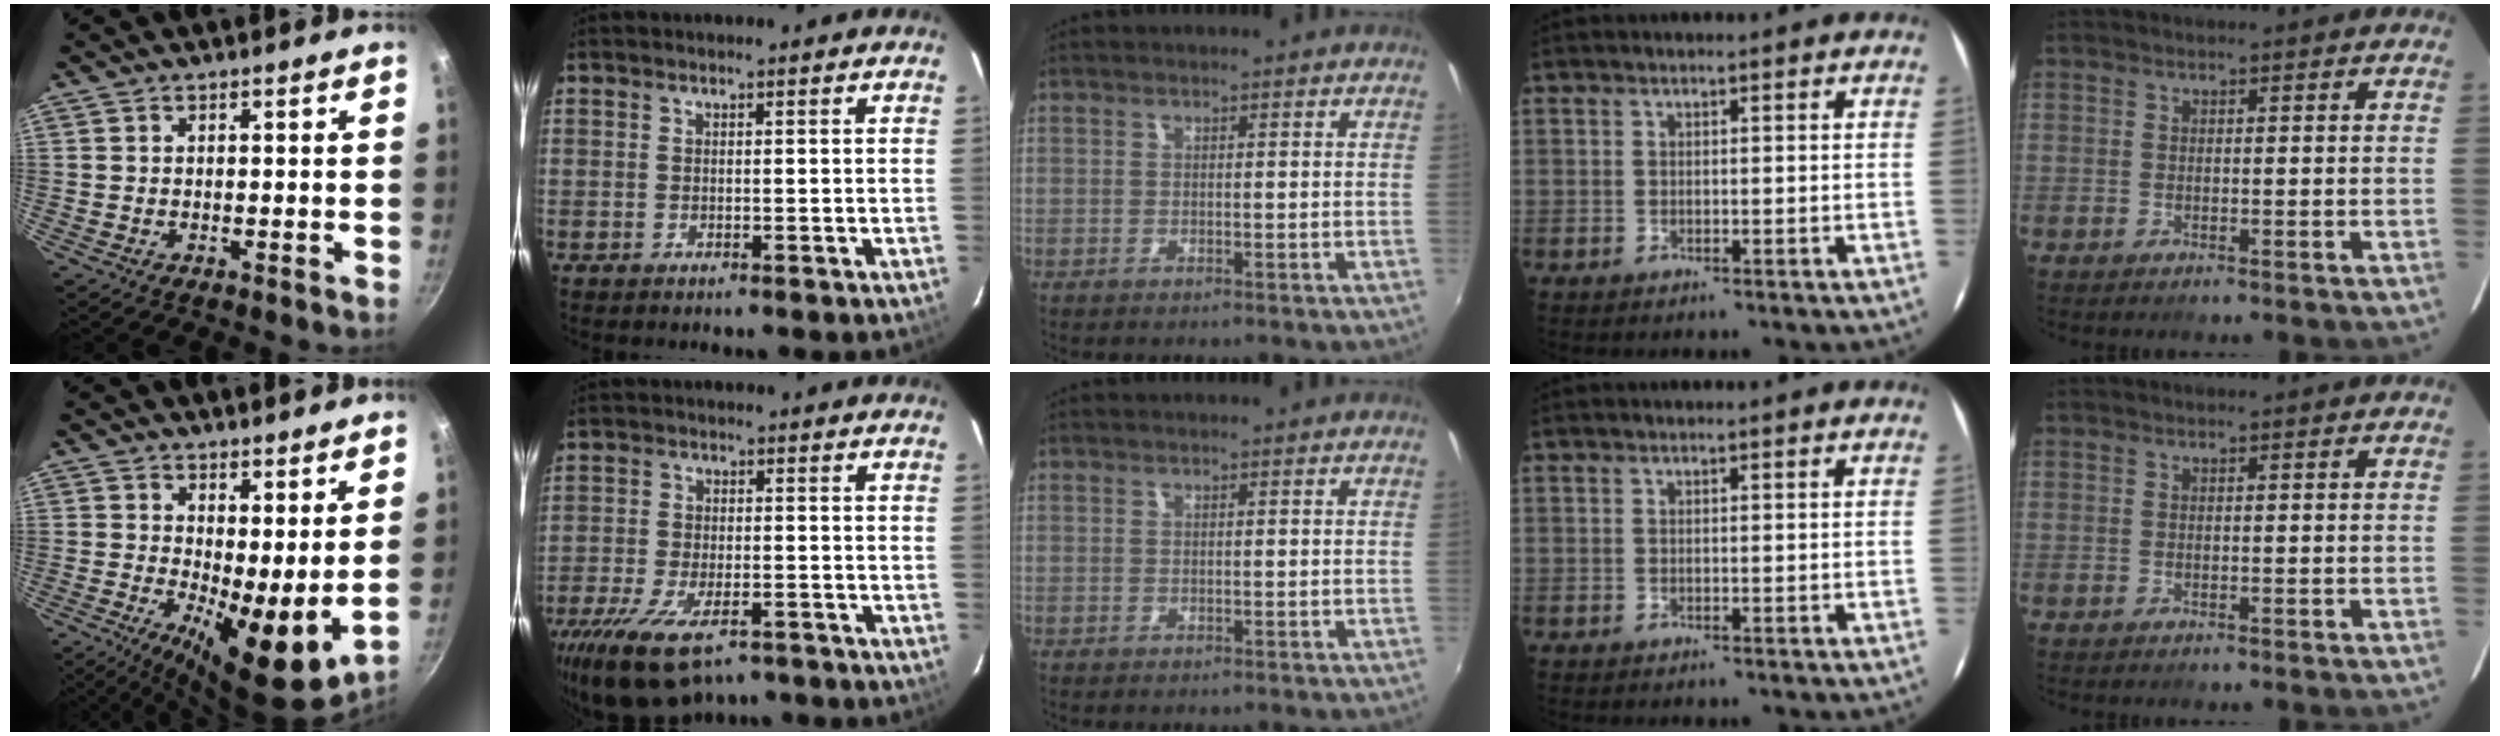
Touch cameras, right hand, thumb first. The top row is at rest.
{"thumb": {"total": 12.5, "force": [1.6, 4.7, 11.5], "torque": [-0.158, -0.031, 0.028]}, "index": {"total": 14.9, "force": [-9.8, 6.4, 9.1], "torque": [-0.199, -0.036, -0.161]}}